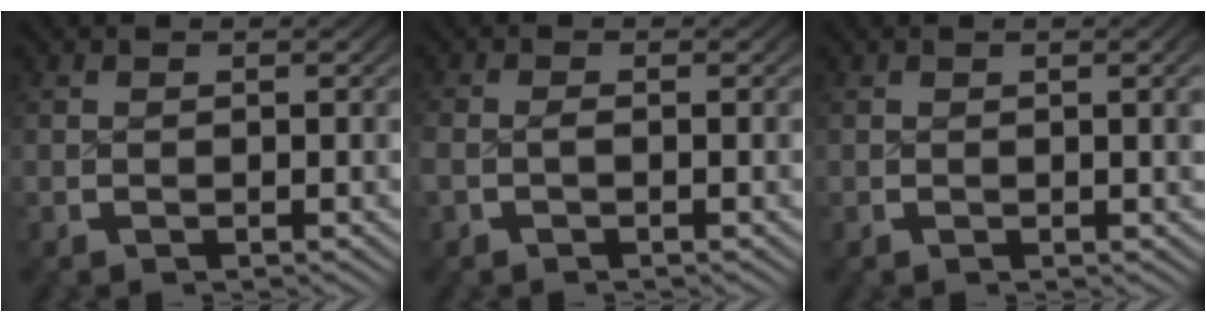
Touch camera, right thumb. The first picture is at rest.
{"total": 1.7, "force": [-0.4, 1.1, 1.2], "torque": [-0.042, -0.003, -0.003]}
{"total": 1.0, "force": [0.2, -0.1, 1.0], "torque": [-0.017, 0.004, 0.007]}